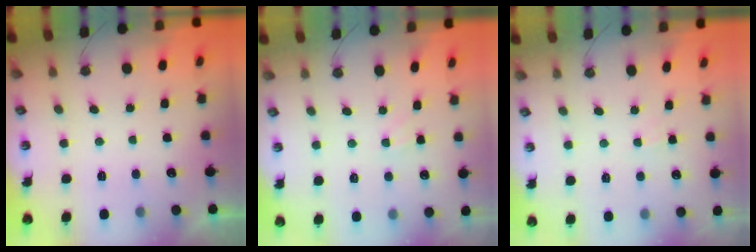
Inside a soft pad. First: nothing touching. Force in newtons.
{"total": 2.4, "press": 2.4, "slide": 0.4}
{"total": 2.1, "press": 2.1, "slide": 0.4}